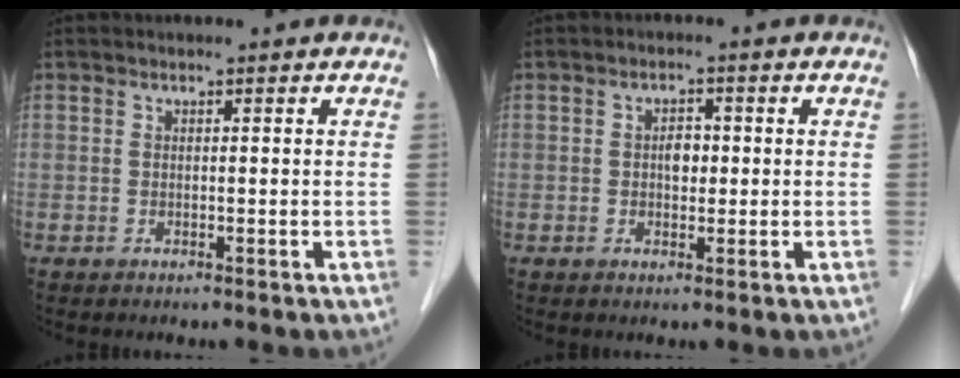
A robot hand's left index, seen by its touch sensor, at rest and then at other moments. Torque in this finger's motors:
{"motor_torque": [0.08, 0.04, 0.03, 0.00]}